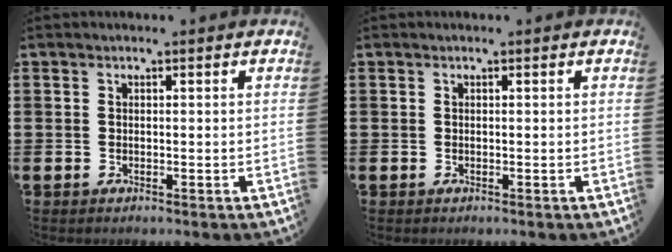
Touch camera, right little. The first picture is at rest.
{"total": 0.0}